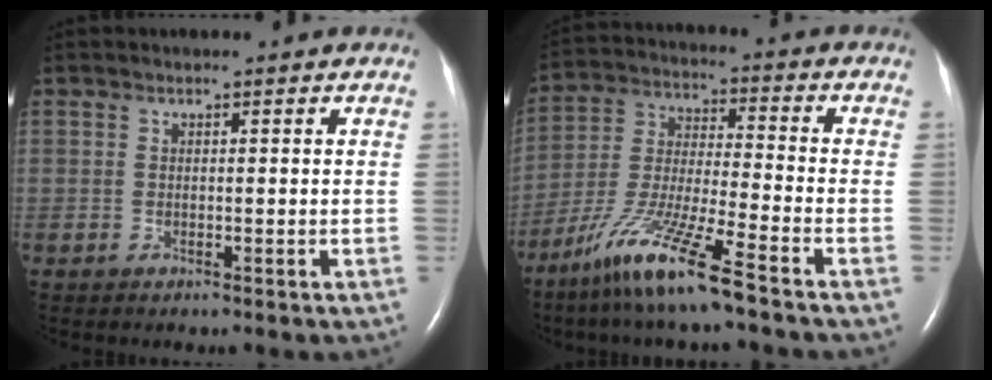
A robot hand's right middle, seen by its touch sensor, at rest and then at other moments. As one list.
[{"total": 13.0, "force": [-8.8, -0.4, 9.6], "torque": [-0.201, -0.033, -0.171]}]